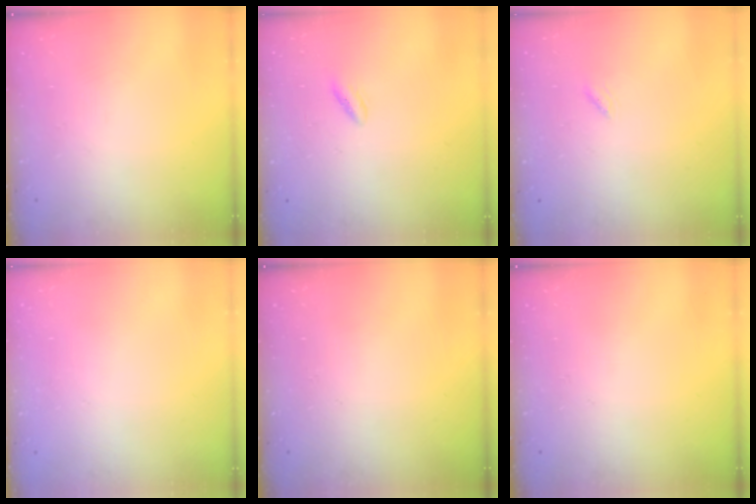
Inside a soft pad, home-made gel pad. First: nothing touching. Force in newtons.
{"total": 1.8, "press": 1.6, "slide": 0.8}
{"total": 1.2, "press": 1.1, "slide": 0.3}
{"total": 2.2, "press": 2.2, "slide": 0.1}
{"total": 0.0}
{"total": 0.0}